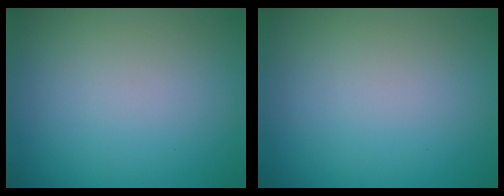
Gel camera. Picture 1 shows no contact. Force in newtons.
{"total": 0.0}